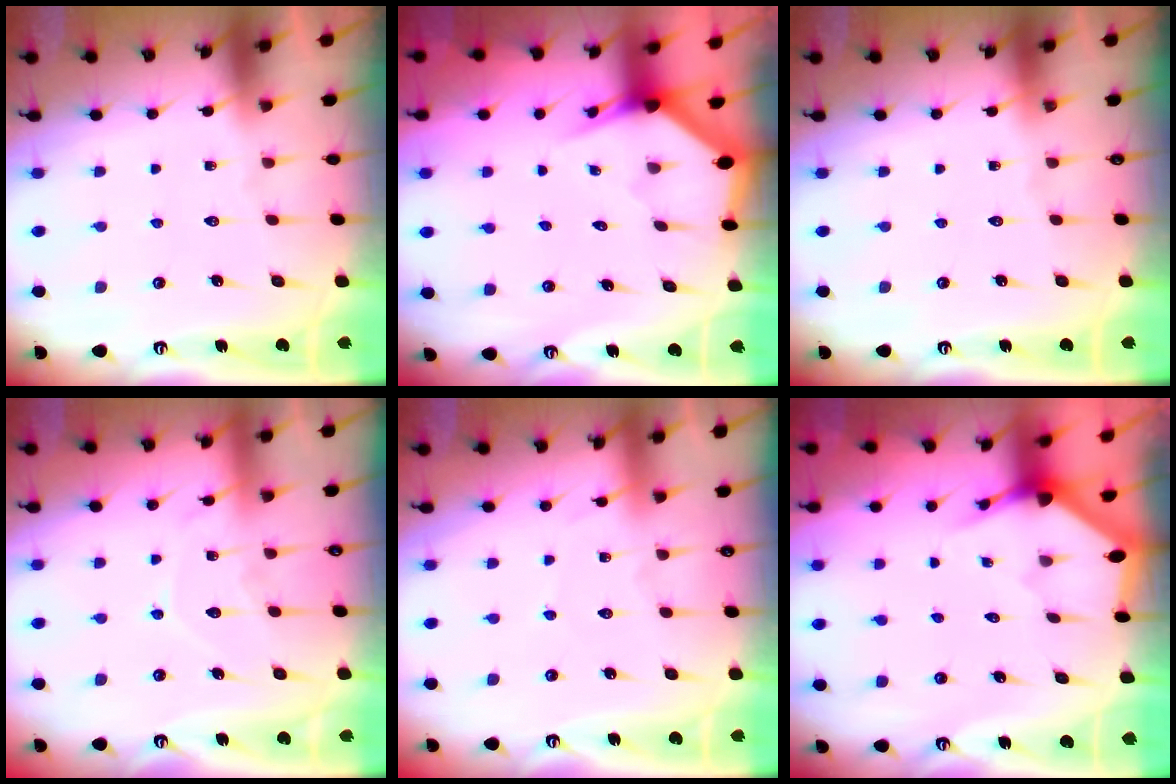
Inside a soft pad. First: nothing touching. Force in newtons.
{"total": 2.9, "press": 2.9, "slide": 0.2}
{"total": 0.0}
{"total": 8.5, "press": 8.5, "slide": 0.7}
{"total": 1.9, "press": 1.9, "slide": 0.2}
{"total": 2.9, "press": 2.9, "slide": 0.2}